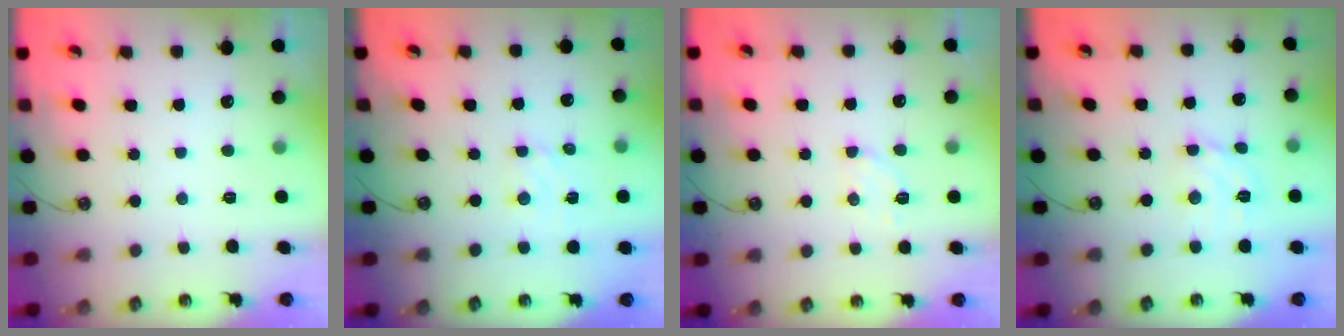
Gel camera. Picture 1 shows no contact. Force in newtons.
{"total": 2.4, "press": 2.4, "slide": 0.4}
{"total": 4.9, "press": 4.8, "slide": 0.7}
{"total": 5.3, "press": 5.3, "slide": 0.3}